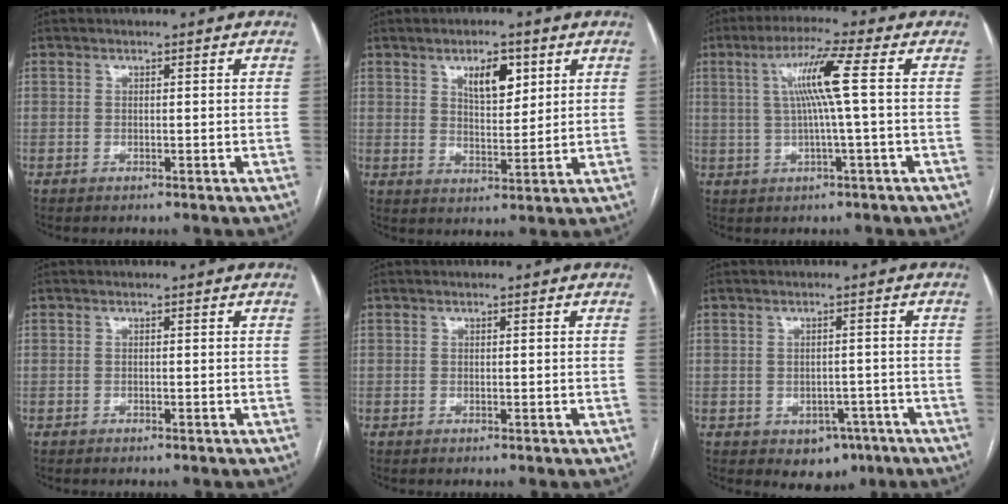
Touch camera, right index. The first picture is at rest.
{"total": 6.4, "force": [3.1, 2.6, 4.9], "torque": [-0.081, 0.001, 0.055]}
{"total": 7.6, "force": [1.2, -1.2, 7.5], "torque": [-0.139, 0.011, 0.028]}
{"total": 0.0}
{"total": 0.0}
{"total": 4.9, "force": [-2.5, 3.4, 2.4], "torque": [-0.018, 0.005, -0.022]}